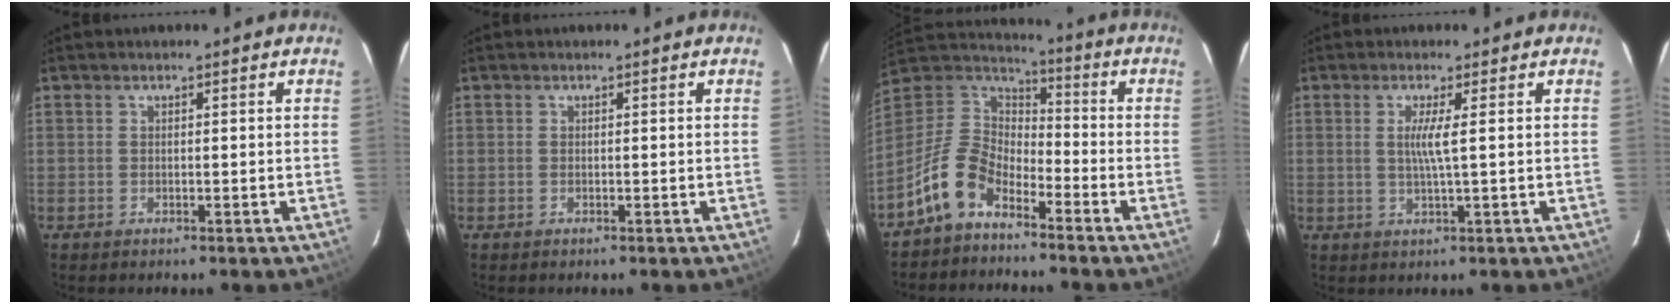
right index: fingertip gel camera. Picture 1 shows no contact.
{"total": 0.0}
{"total": 11.2, "force": [-7.0, 6.3, 6.1], "torque": [-0.136, 0.022, -0.144]}
{"total": 3.3, "force": [0.5, -0.7, 3.2], "torque": [-0.058, -0.004, 0.007]}